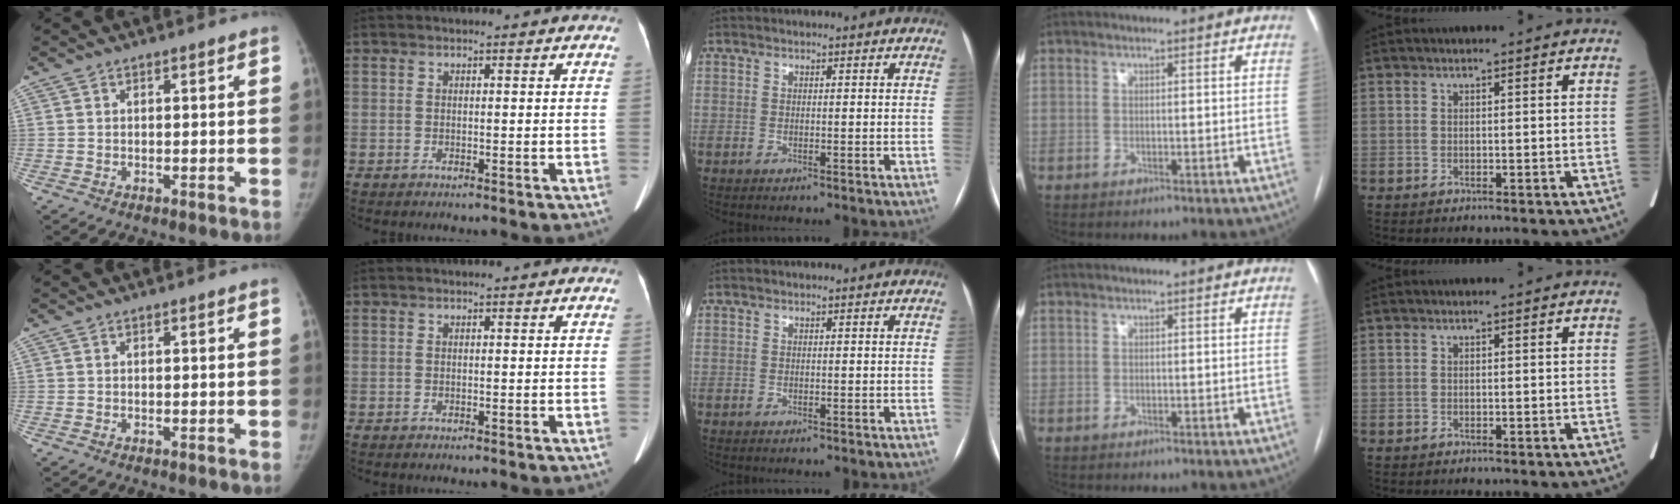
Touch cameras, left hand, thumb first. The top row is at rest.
{}